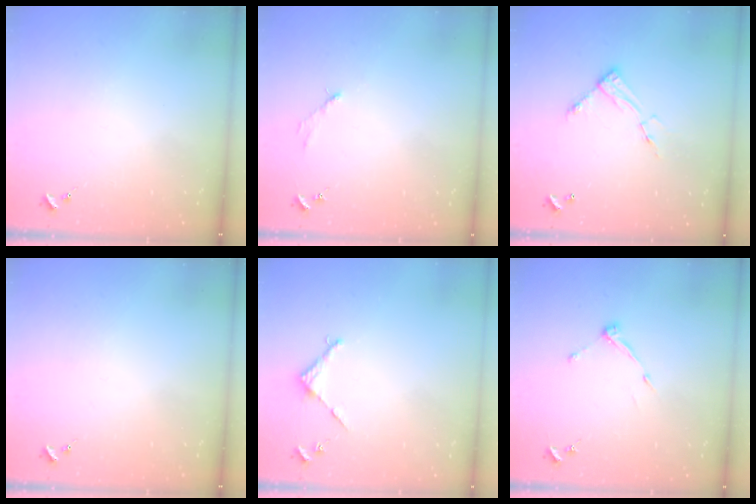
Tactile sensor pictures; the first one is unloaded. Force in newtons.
{"total": 2.6, "press": 2.6, "slide": 0.3}
{"total": 8.7, "press": 8.7, "slide": 0.4}
{"total": 0.0}
{"total": 2.9, "press": 2.8, "slide": 0.2}
{"total": 6.2, "press": 6.2, "slide": 0.5}